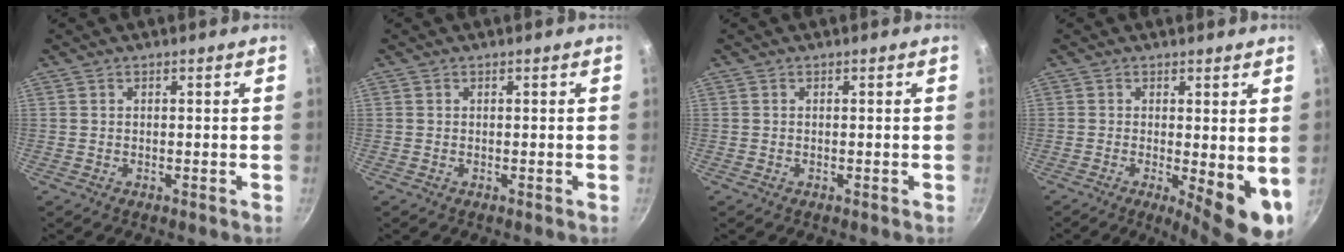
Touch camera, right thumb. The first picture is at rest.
{"total": 0.0}
{"total": 0.0}
{"total": 9.3, "force": [-1.1, 2.9, 8.8], "torque": [-0.103, -0.012, -0.008]}